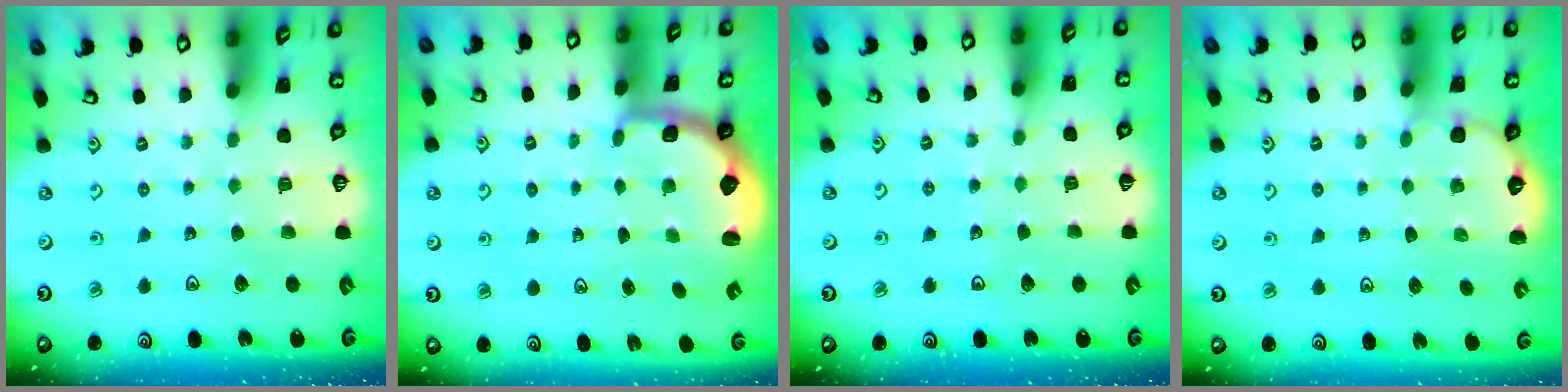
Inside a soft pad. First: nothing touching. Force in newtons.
{"total": 2.6, "press": 1.9, "slide": 1.7}
{"total": 2.8, "press": 2.8, "slide": 0.3}
{"total": 3.0, "press": 2.6, "slide": 1.5}